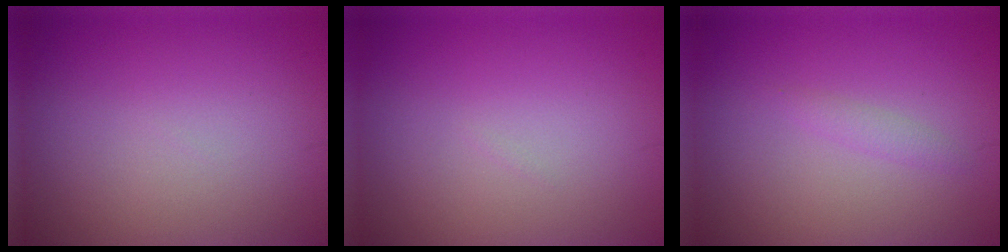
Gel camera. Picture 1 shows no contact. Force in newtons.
{"total": 0.0}
{"total": 0.9, "press": 0.9, "slide": 0.1}